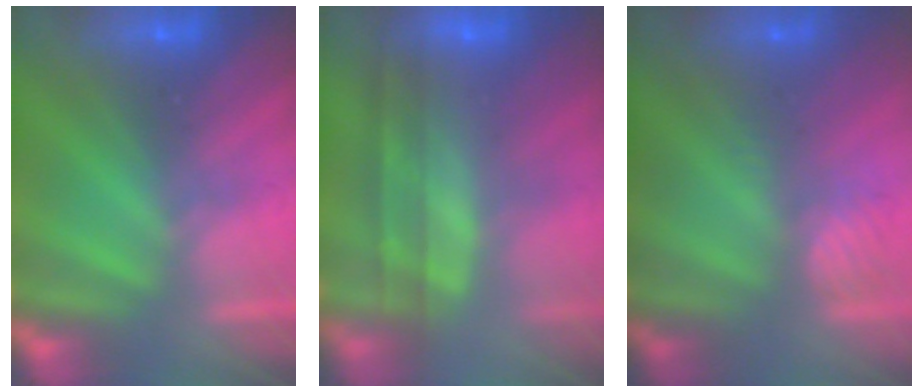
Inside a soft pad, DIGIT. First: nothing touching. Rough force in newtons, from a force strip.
{"total": 7.6}
{"total": 2.6}